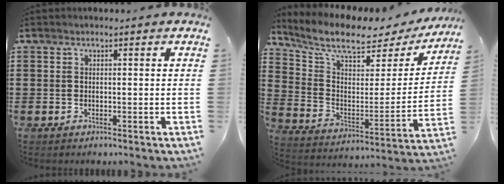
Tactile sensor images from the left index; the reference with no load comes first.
{"total": 8.7, "force": [7.1, 2.4, 4.4], "torque": [-0.111, -0.046, 0.118]}